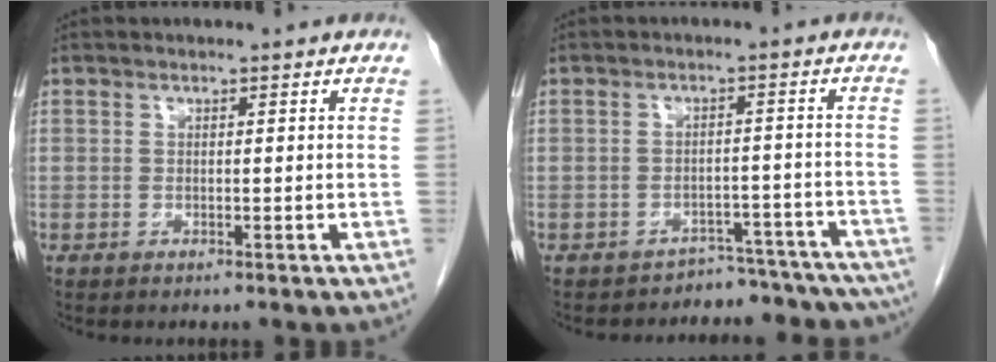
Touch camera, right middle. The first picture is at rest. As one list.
[{"total": 10.2, "force": [-9.5, 3.7, 0.0], "torque": [0.025, 0.042, -0.107]}]